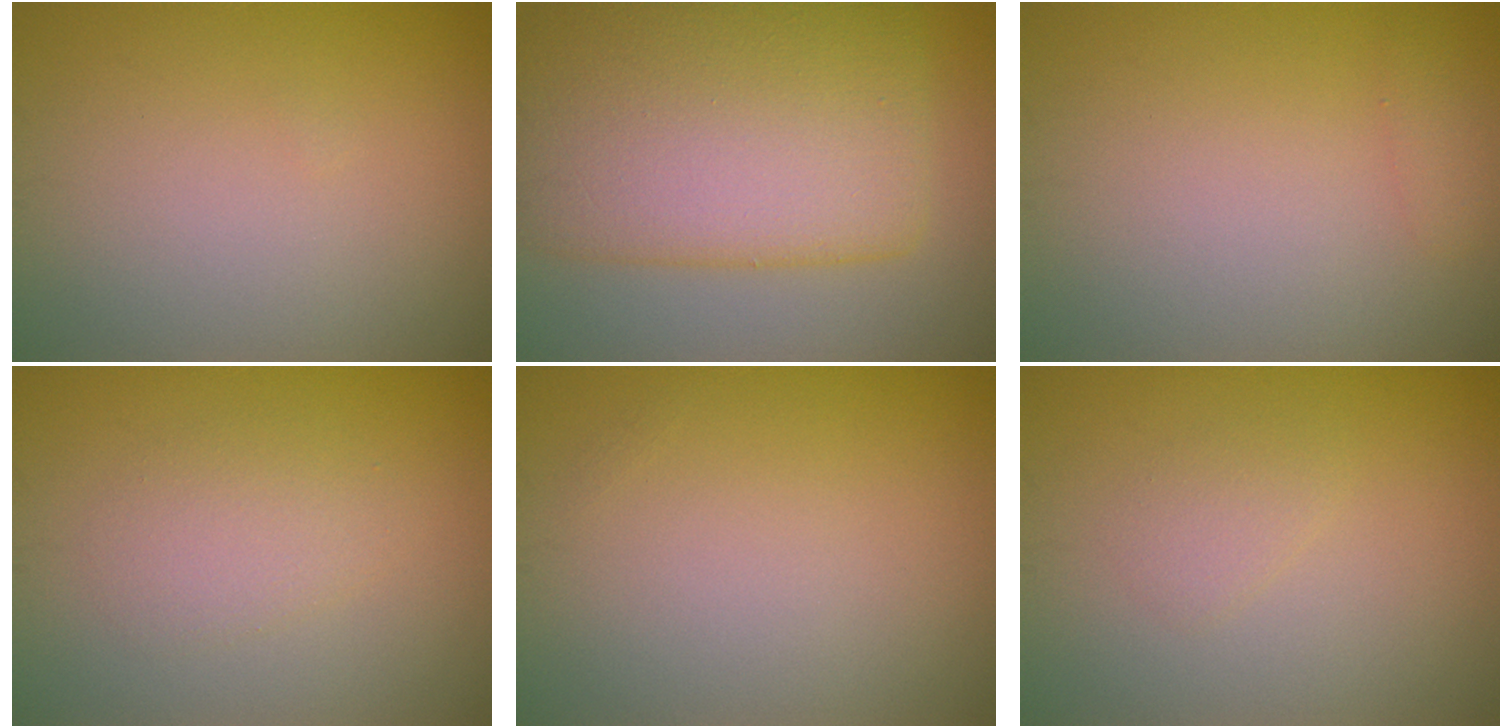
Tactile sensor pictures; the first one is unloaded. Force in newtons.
{"total": 12.3, "press": 12.3, "slide": 0.3}
{"total": 0.8, "press": 0.8, "slide": 0.0}
{"total": 2.2, "press": 2.2, "slide": 0.1}
{"total": 0.0}
{"total": 1.1, "press": 1.1, "slide": 0.1}